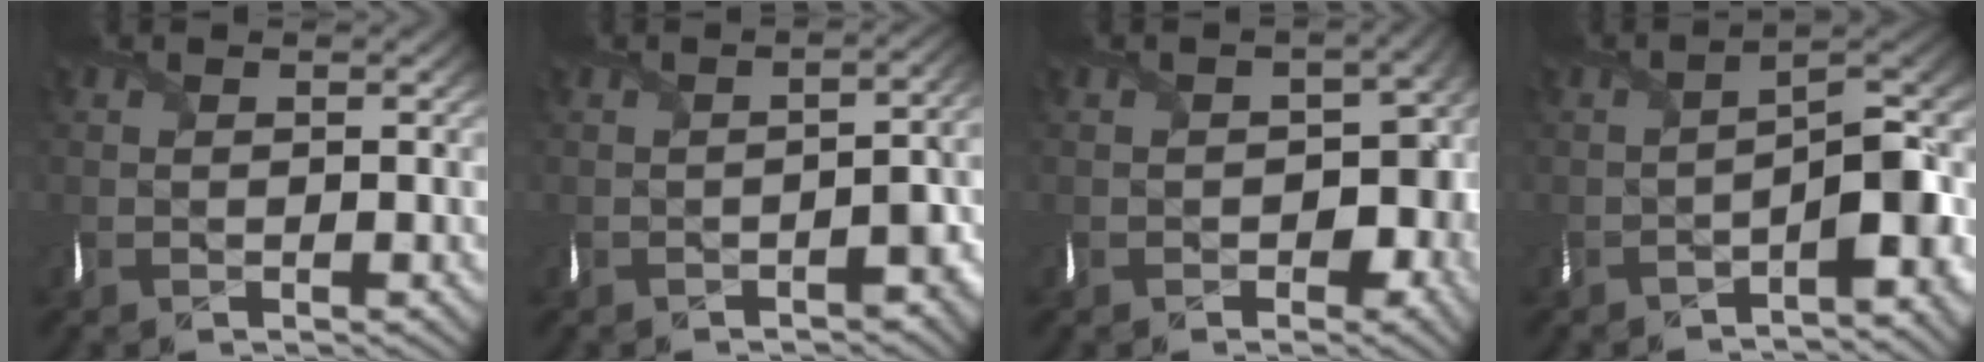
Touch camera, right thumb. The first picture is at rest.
{"total": 4.8, "force": [-2.7, 1.9, 3.5], "torque": [-0.039, -0.006, -0.039]}
{"total": 6.1, "force": [-1.4, 4.5, 3.9], "torque": [-0.047, -0.020, -0.017]}
{"total": 8.6, "force": [-4.0, 2.5, 7.3], "torque": [-0.101, -0.005, -0.065]}